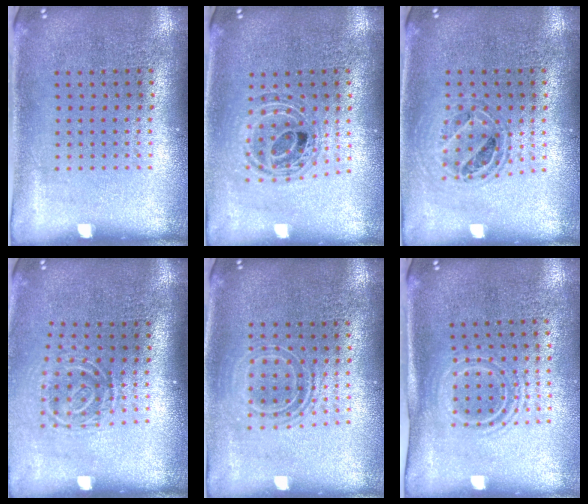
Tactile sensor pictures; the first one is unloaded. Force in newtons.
{"total": 0.9, "press": 0.9, "slide": 0.2}
{"total": 0.8, "press": 0.8, "slide": 0.1}
{"total": 1.6, "press": 1.1, "slide": 1.2}
{"total": 1.6, "press": 1.2, "slide": 1.0}
{"total": 1.6, "press": 1.2, "slide": 1.1}